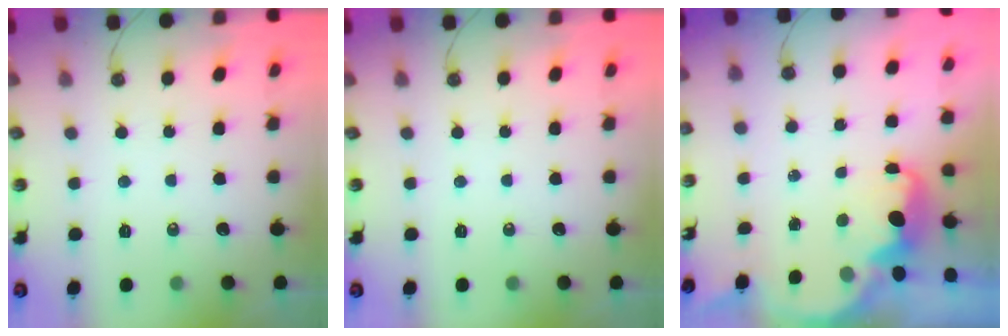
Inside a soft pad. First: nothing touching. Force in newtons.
{"total": 0.0}
{"total": 2.8, "press": 2.8, "slide": 0.4}